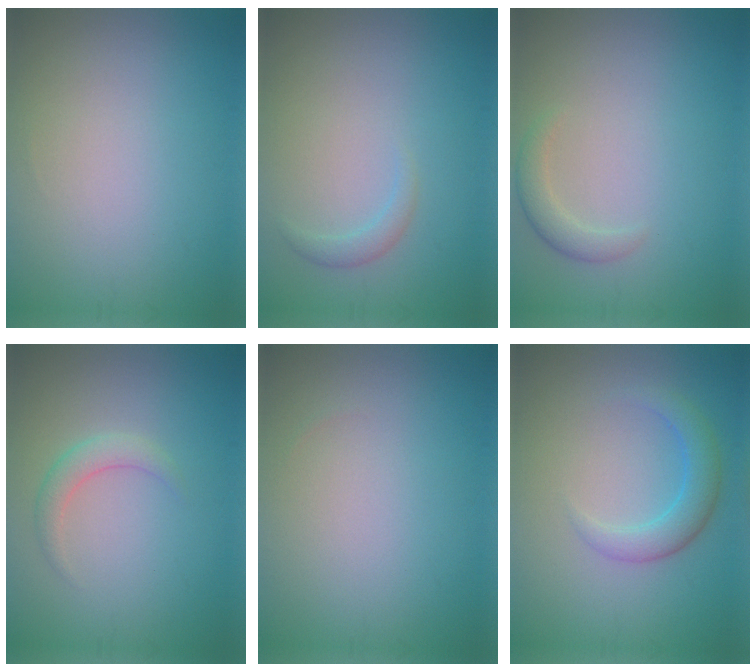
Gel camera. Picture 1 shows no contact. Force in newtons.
{"total": 1.2, "press": 1.2, "slide": 0.2}
{"total": 1.8, "press": 1.8, "slide": 0.0}
{"total": 1.8, "press": 1.8, "slide": 0.0}
{"total": 0.0}
{"total": 3.0, "press": 3.0, "slide": 0.1}